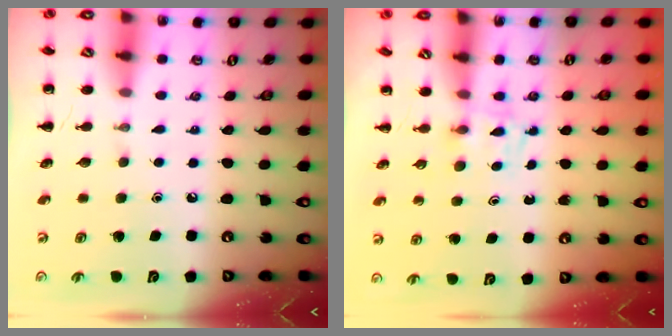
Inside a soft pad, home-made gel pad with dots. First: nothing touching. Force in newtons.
{"total": 3.2, "press": 2.9, "slide": 1.4}